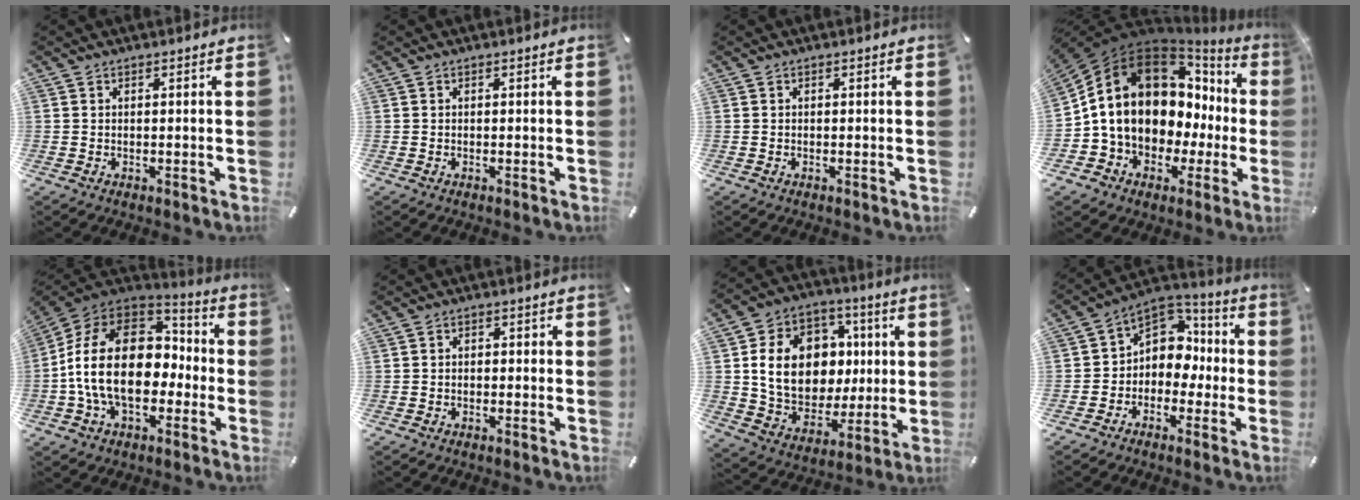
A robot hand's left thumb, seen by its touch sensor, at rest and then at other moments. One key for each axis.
{"total": 0.0}
{"total": 0.0}
{"total": 15.1, "fx": 3.6, "fy": 11.5, "fz": 9.1, "tx": -0.177, "ty": -0.045, "tz": 0.060}
{"total": 22.2, "fx": -1.3, "fy": 15.4, "fz": 16.0, "tx": -0.305, "ty": 0.025, "tz": -0.017}
{"total": 1.7, "fx": -1.2, "fy": 1.1, "fz": 0.6, "tx": -0.011, "ty": 0.008, "tz": -0.026}
{"total": 17.3, "fx": 2.1, "fy": 14.2, "fz": 9.6, "tx": -0.176, "ty": 0.001, "tz": 0.052}
{"total": 9.1, "fx": 0.3, "fy": 8.4, "fz": 3.5, "tx": -0.060, "ty": -0.010, "tz": 0.009}